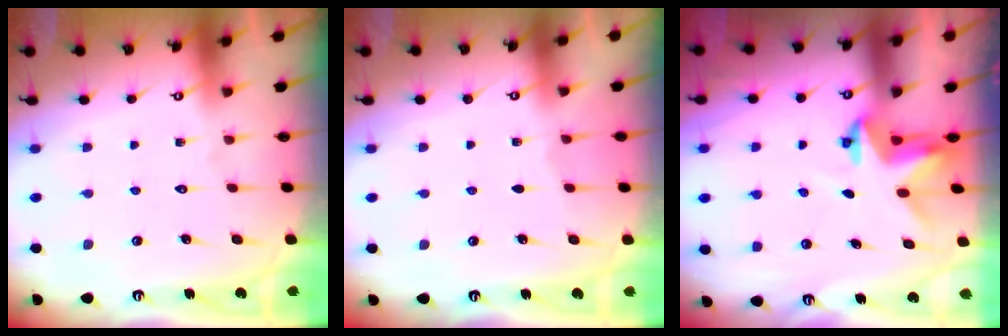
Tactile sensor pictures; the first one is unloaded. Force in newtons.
{"total": 3.2, "press": 2.5, "slide": 2.0}
{"total": 3.4, "press": 3.4, "slide": 0.1}